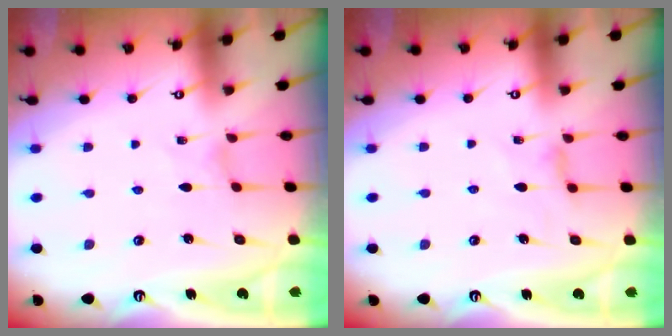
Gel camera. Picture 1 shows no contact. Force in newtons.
{"total": 2.8, "press": 2.8, "slide": 0.3}